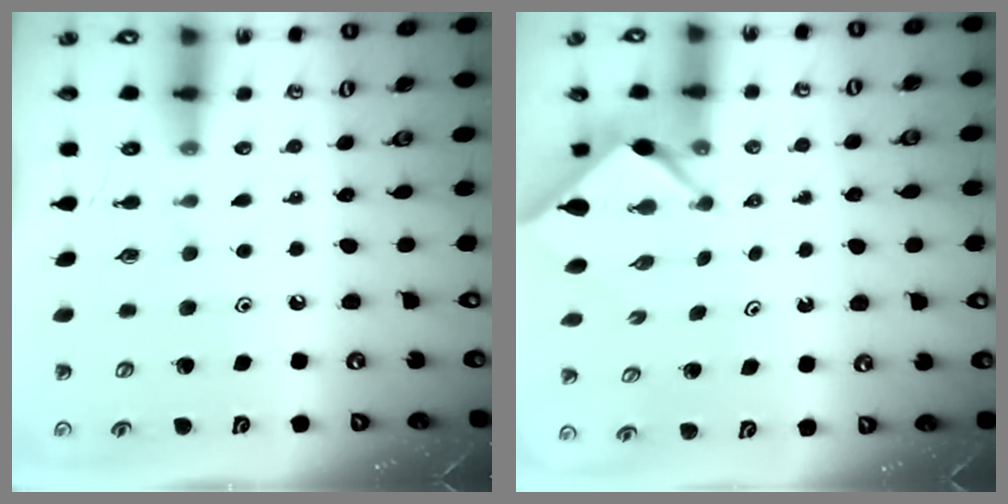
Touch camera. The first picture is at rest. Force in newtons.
{"total": 2.3, "press": 2.3, "slide": 0.3}